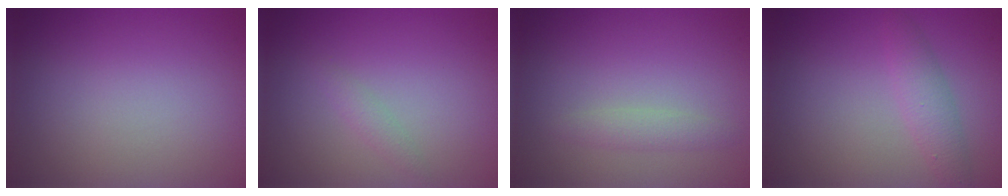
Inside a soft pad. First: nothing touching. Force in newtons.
{"total": 0.9, "press": 0.9, "slide": 0.0}
{"total": 1.4, "press": 1.4, "slide": 0.1}
{"total": 2.3, "press": 2.3, "slide": 0.1}